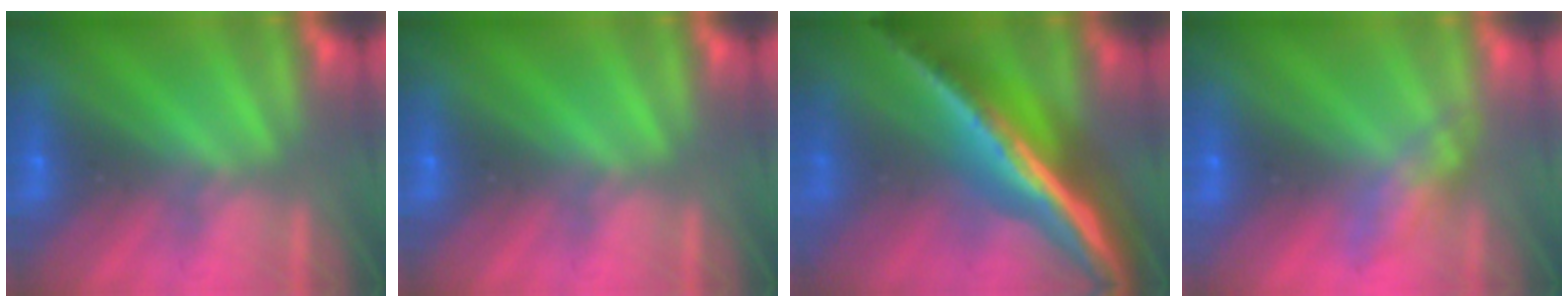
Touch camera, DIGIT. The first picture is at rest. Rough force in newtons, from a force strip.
{"total": 0.0}
{"total": 7.1}
{"total": 2.6}